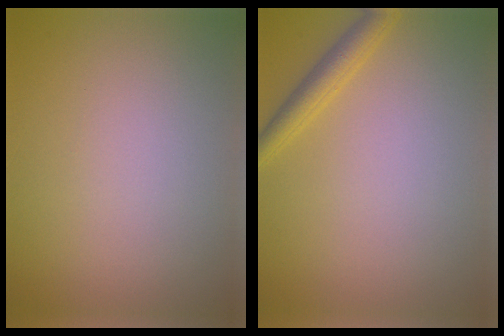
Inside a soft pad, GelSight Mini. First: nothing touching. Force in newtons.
{"total": 2.2, "press": 2.2, "slide": 0.1}